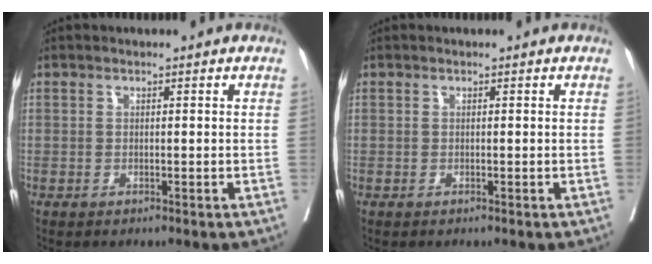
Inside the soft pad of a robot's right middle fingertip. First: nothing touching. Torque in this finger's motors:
{"motor_torque": [-0.35, 0.00, -0.01, 0.00]}